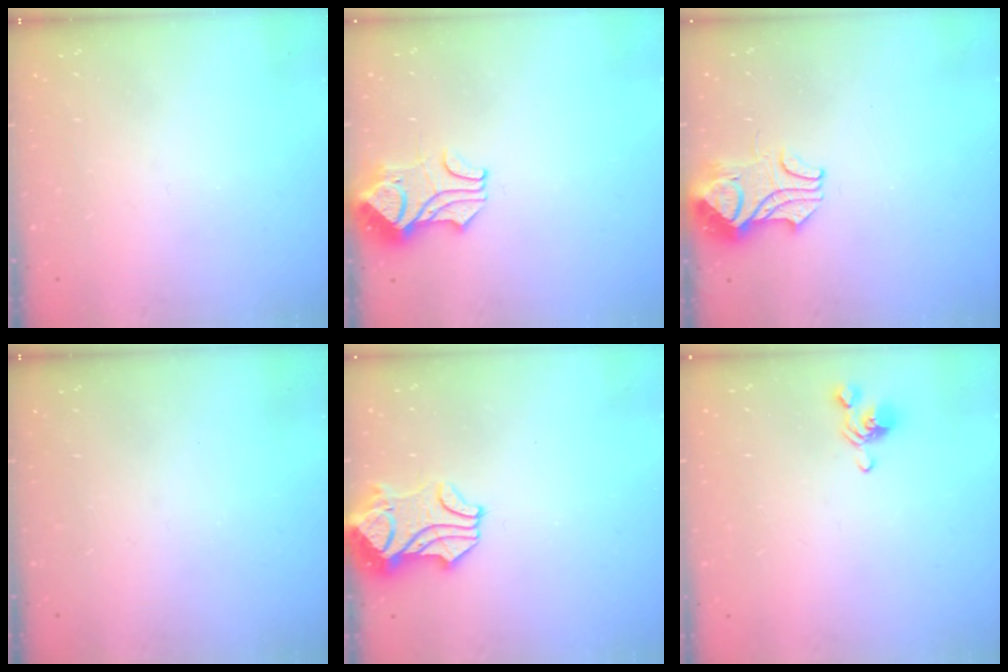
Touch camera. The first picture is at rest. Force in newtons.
{"total": 1.7, "press": 1.4, "slide": 1.0}
{"total": 2.4, "press": 2.3, "slide": 0.8}
{"total": 0.0}
{"total": 1.0, "press": 0.5, "slide": 0.9}
{"total": 1.9, "press": 1.8, "slide": 0.7}